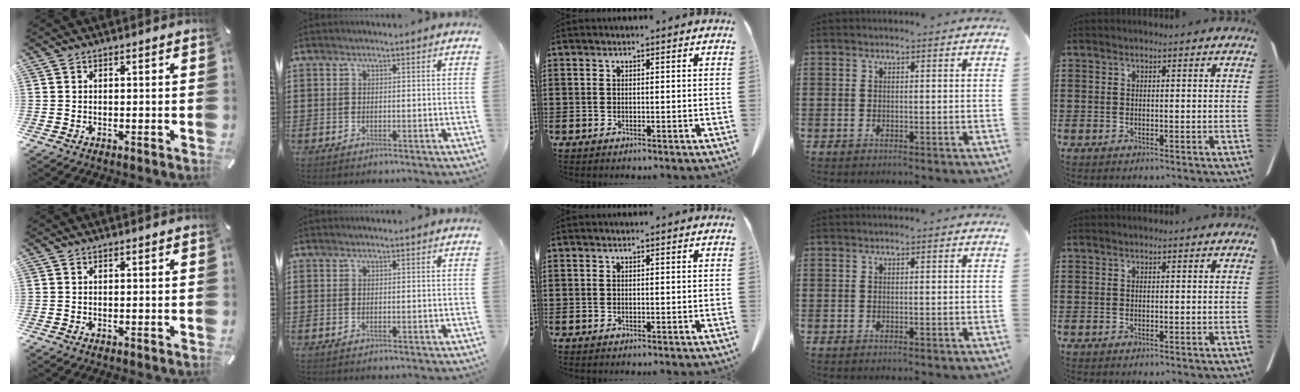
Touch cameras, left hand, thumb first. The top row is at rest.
{}